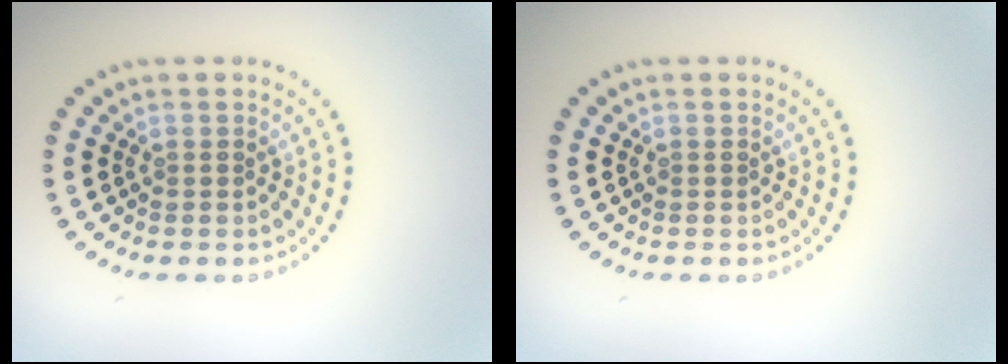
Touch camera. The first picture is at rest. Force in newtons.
{"total": 0.0}